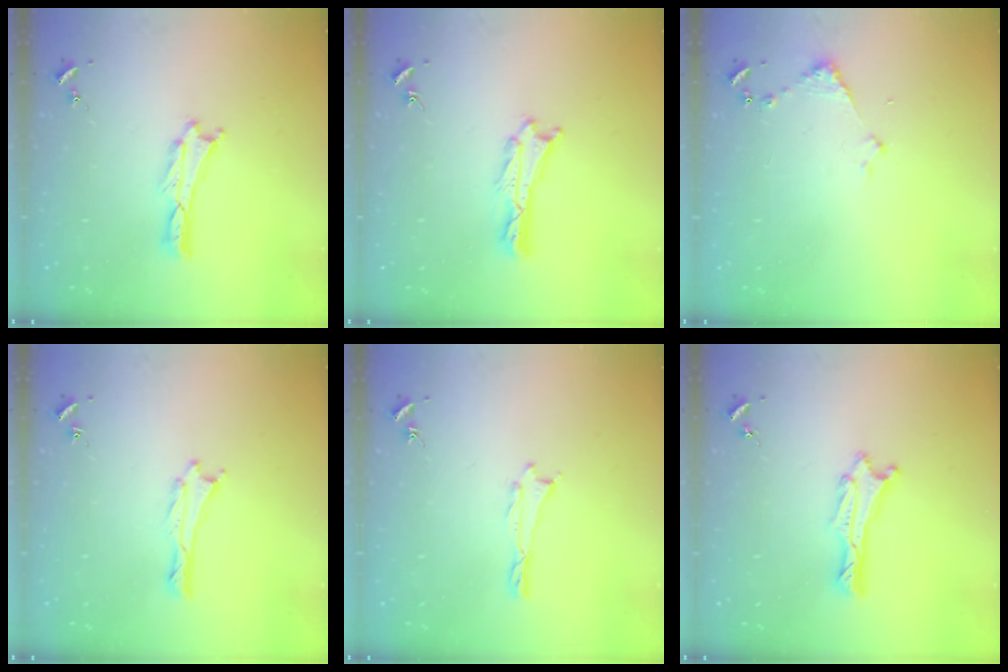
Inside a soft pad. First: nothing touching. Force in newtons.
{"total": 1.1, "press": 1.1, "slide": 0.2}
{"total": 2.9, "press": 2.9, "slide": 0.3}
{"total": 0.0}
{"total": 0.0}
{"total": 0.9, "press": 0.8, "slide": 0.1}